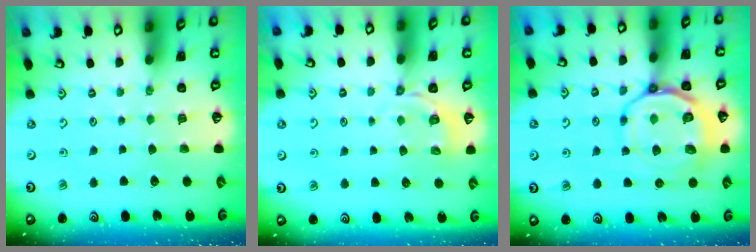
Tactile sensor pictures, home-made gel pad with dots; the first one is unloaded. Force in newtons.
{"total": 2.8, "press": 2.1, "slide": 1.8}
{"total": 13.7, "press": 13.5, "slide": 2.2}